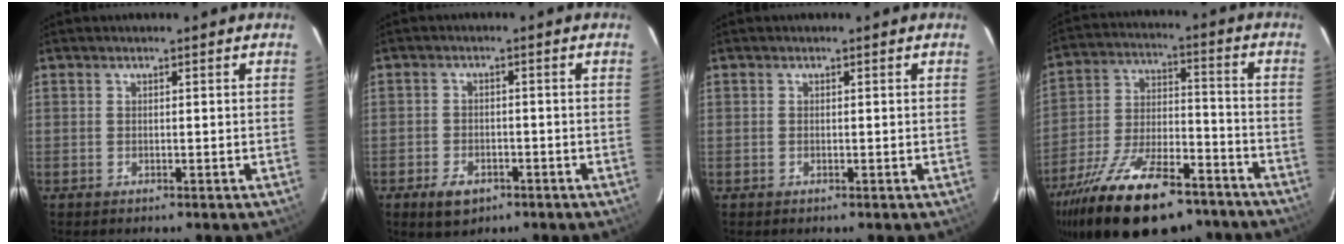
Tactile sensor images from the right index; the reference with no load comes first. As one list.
[{"total": 5.4, "force": [-3.2, 3.3, 2.8], "torque": [-0.070, 0.000, -0.049]}, {"total": 0.0}, {"total": 24.5, "force": [-17.4, 9.6, 14.2], "torque": [-0.268, -0.020, -0.267]}]